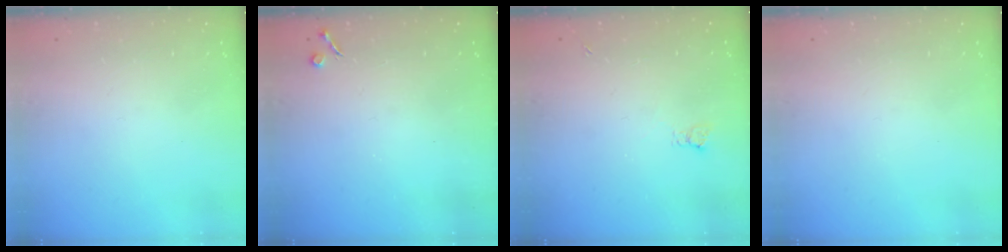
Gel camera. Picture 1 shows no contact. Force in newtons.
{"total": 2.7, "press": 2.6, "slide": 0.5}
{"total": 2.9, "press": 2.9, "slide": 0.5}
{"total": 0.0}